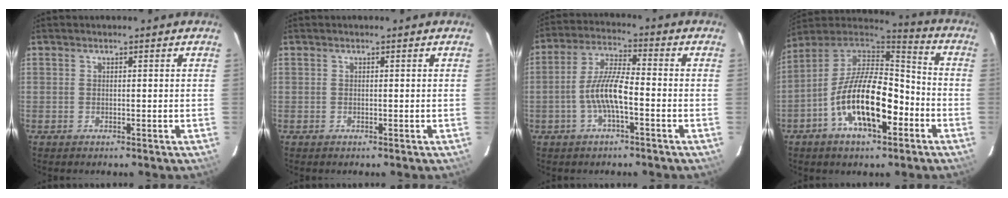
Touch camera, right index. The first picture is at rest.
{"total": 0.0}
{"total": 8.2, "force": [-2.7, 1.7, 7.5], "torque": [-0.158, 0.009, -0.052]}
{"total": 18.0, "force": [-6.6, 7.8, 14.8], "torque": [-0.274, 0.000, -0.120]}